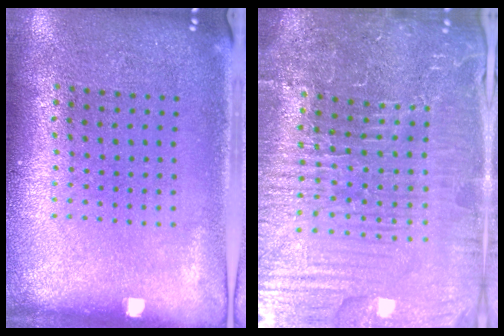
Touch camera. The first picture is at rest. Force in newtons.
{"total": 6.1, "press": 5.5, "slide": 2.5}